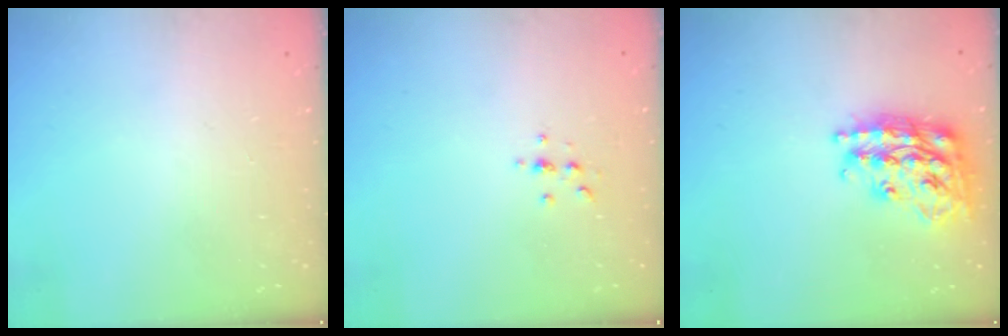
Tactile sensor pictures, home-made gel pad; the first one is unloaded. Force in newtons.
{"total": 2.3, "press": 2.2, "slide": 0.2}
{"total": 22.0, "press": 21.9, "slide": 1.4}